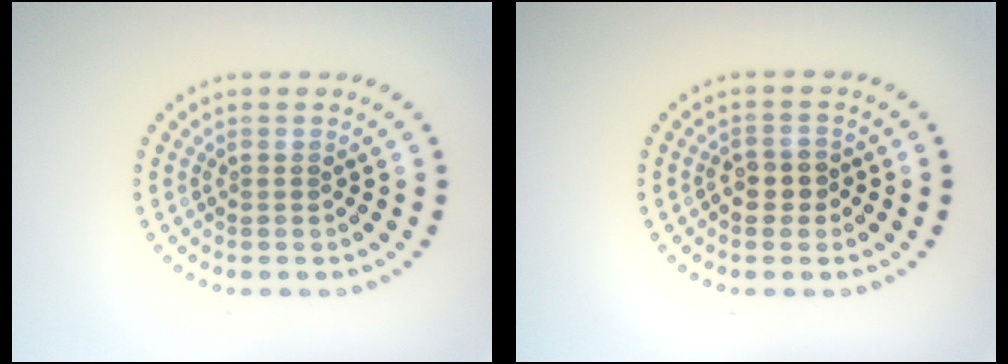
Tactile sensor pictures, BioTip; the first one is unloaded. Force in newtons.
{"total": 1.5, "press": 1.4, "slide": 0.4}